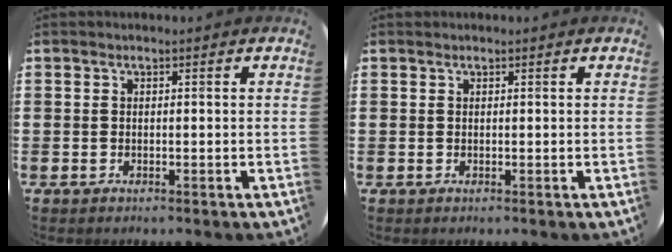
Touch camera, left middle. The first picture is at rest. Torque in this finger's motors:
{"motor_torque": [0.35, -0.29, -0.22, -0.01]}